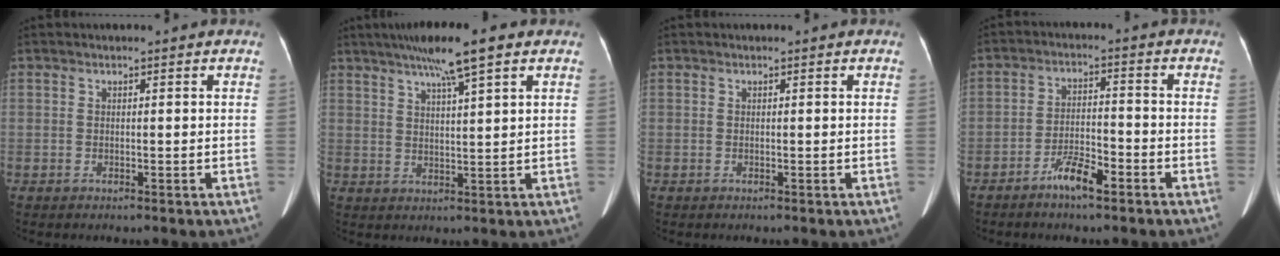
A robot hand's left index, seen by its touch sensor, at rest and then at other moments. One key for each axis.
{"total": 8.6, "fx": 5.6, "fy": 0.1, "fz": 6.5, "tx": -0.106, "ty": 0.020, "tz": 0.089}
{"total": 0.0}
{"total": 5.1, "fx": -3.6, "fy": 1.0, "fz": 3.4, "tx": -0.068, "ty": 0.003, "tz": -0.067}